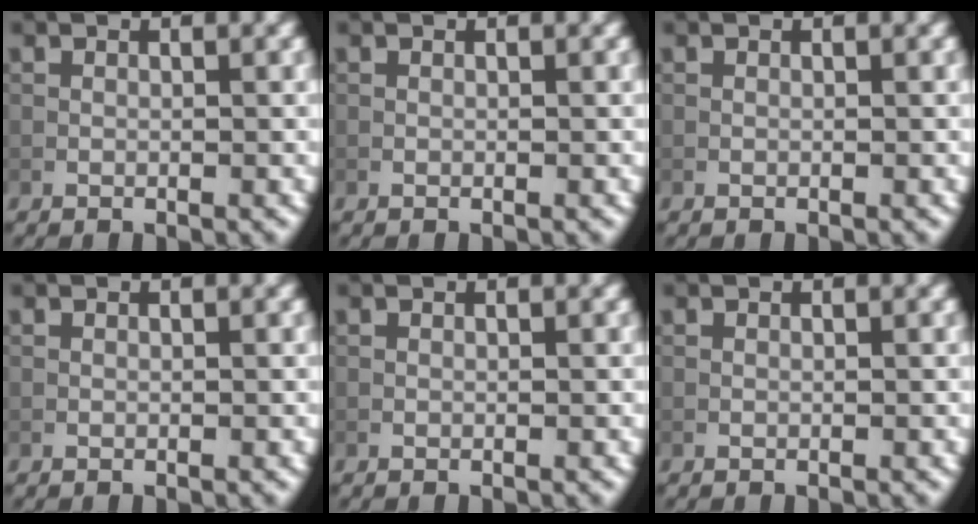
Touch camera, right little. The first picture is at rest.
{"total": 0.0}
{"total": 0.0}
{"total": 0.0}
{"total": 0.0}
{"total": 0.0}